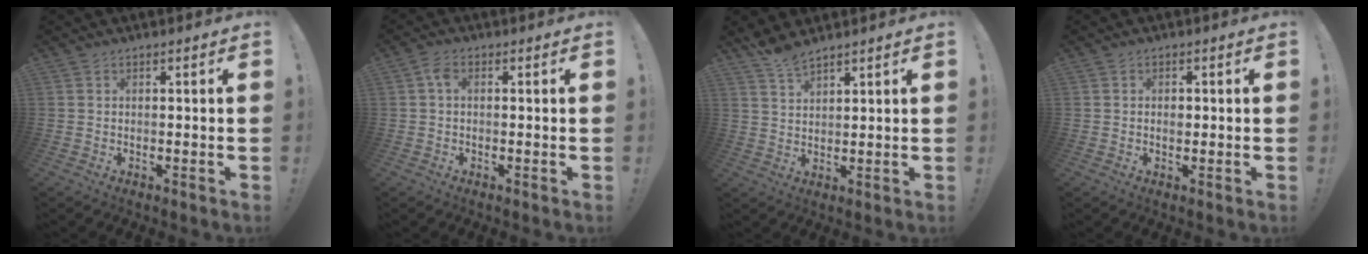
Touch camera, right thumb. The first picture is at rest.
{"total": 2.8, "force": [0.2, 1.7, 2.2], "torque": [-0.049, 0.010, 0.006]}
{"total": 4.9, "force": [4.5, 0.9, 1.9], "torque": [-0.035, -0.031, 0.082]}
{"total": 1.6, "force": [-0.4, 1.3, 0.9], "torque": [-0.008, 0.001, -0.009]}